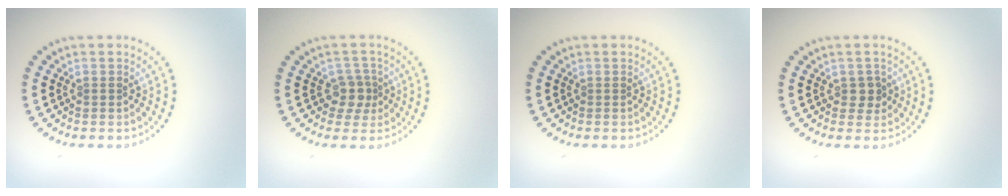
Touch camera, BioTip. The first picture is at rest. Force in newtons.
{"total": 2.3, "press": 1.9, "slide": 1.3}
{"total": 0.0}
{"total": 1.4, "press": 1.3, "slide": 0.4}